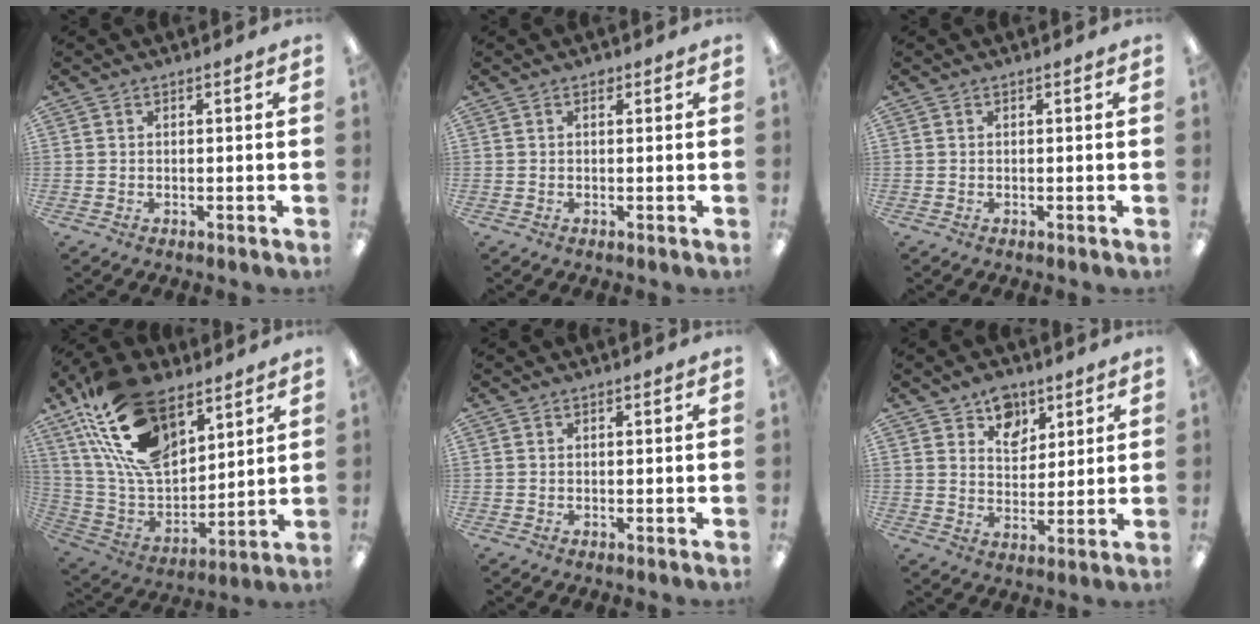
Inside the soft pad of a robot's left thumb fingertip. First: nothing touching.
{"total": 0.8, "force": [0.5, 0.5, 0.3], "torque": [0.003, -0.001, 0.007]}
{"total": 0.0}
{"total": 23.0, "force": [13.0, 12.8, 14.1], "torque": [-0.300, -0.060, 0.238]}
{"total": 0.0}
{"total": 8.0, "force": [5.6, 5.5, 1.5], "torque": [-0.010, -0.037, 0.100]}